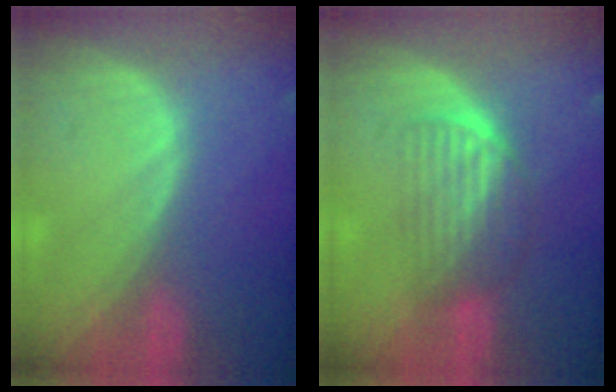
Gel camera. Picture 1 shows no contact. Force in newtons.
{"total": 6.7, "press": 5.8, "slide": 3.5}